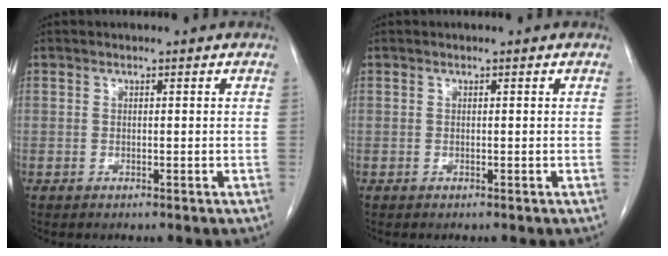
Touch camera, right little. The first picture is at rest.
{"total": 0.0}